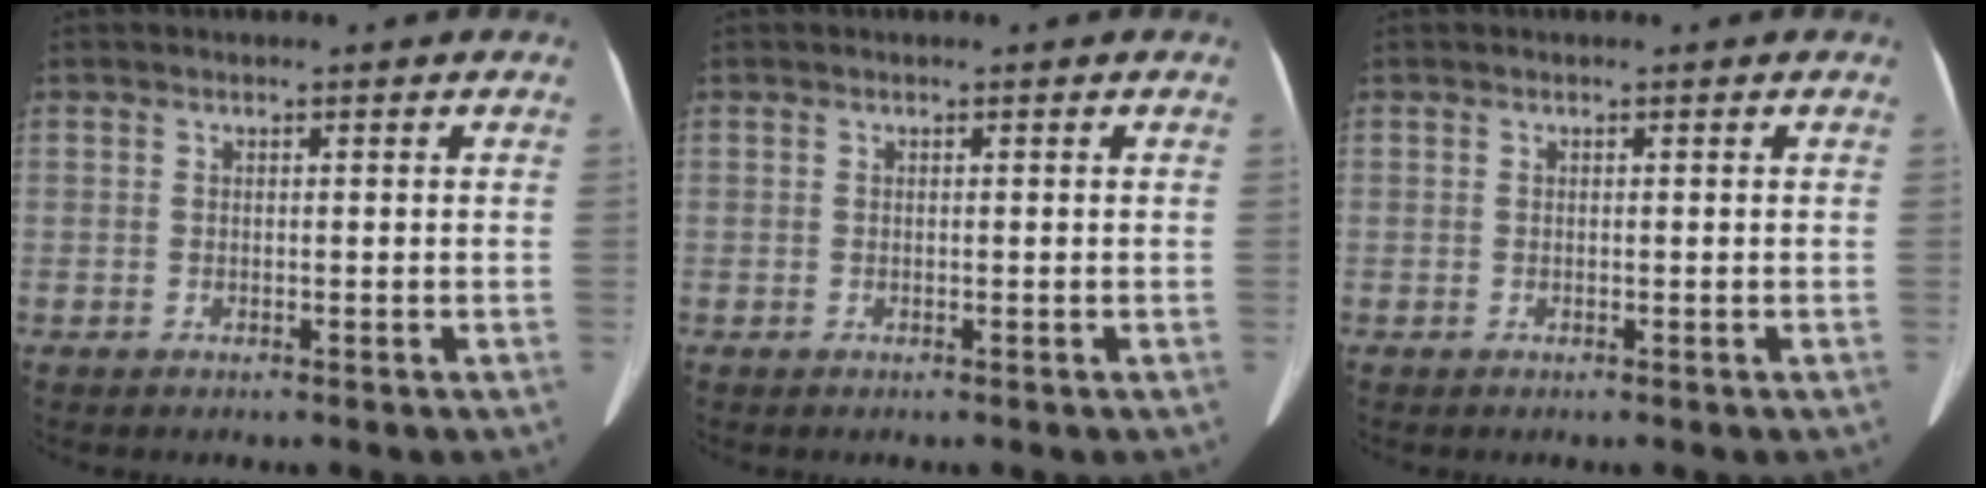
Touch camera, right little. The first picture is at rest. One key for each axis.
{"total": 0.0}
{"total": 0.0}